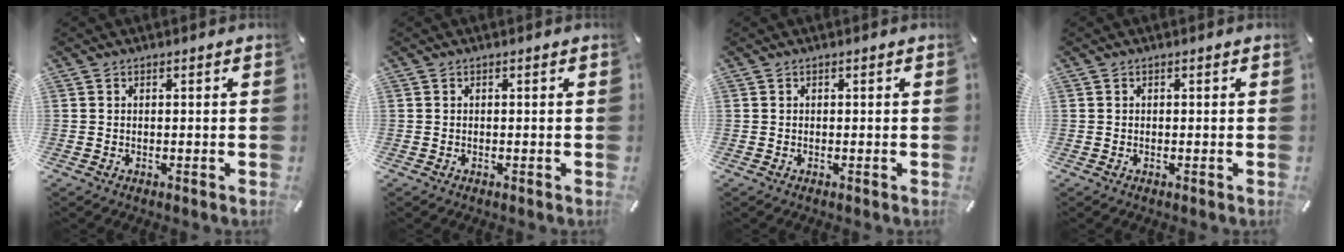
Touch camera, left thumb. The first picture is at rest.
{"total": 0.0}
{"total": 0.0}
{"total": 0.0}